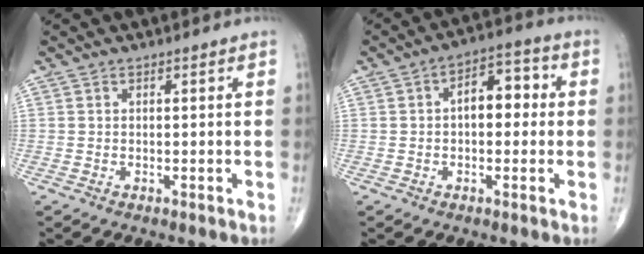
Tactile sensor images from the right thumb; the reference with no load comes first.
{"total": 7.8, "force": [0.5, 4.5, 6.4], "torque": [-0.066, 0.028, -0.003]}